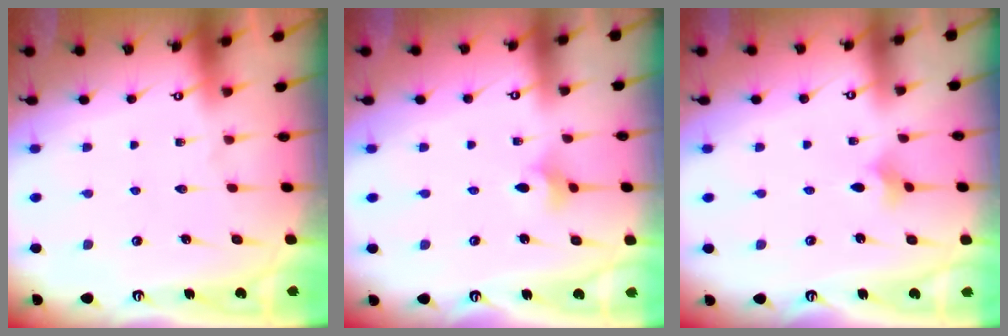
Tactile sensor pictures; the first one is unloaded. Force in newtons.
{"total": 3.2, "press": 3.2, "slide": 0.8}
{"total": 1.7, "press": 1.7, "slide": 0.4}